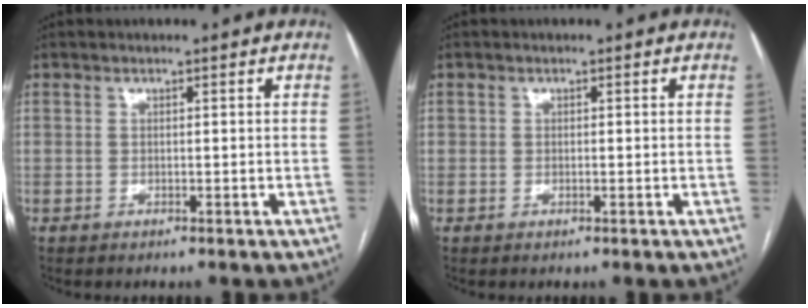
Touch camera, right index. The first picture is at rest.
{"total": 3.9, "force": [-0.7, 2.9, 2.5], "torque": [-0.025, 0.003, -0.003]}